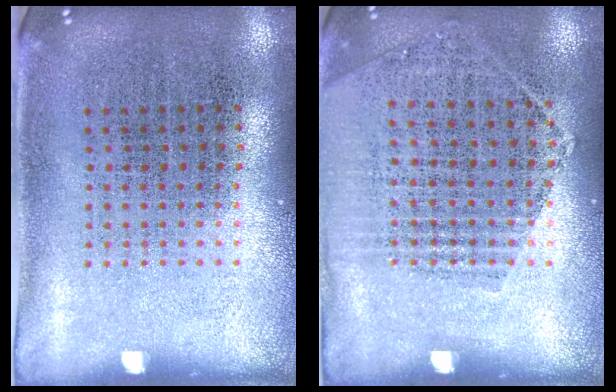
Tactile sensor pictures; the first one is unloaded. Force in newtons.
{"total": 1.1, "press": 1.1, "slide": 0.4}